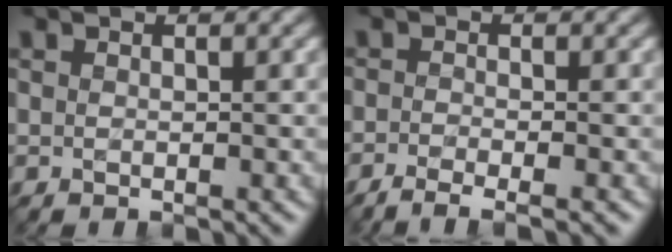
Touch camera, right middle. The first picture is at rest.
{"total": 3.2, "force": [-2.2, 0.7, 2.2], "torque": [-0.037, -0.010, -0.048]}